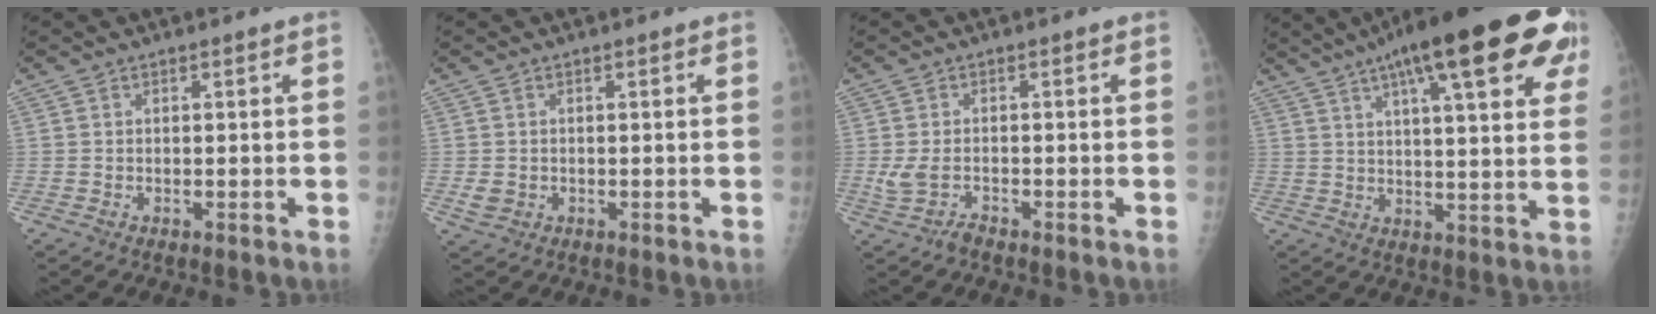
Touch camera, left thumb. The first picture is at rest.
{"total": 2.0, "force": [-0.4, 1.7, 1.0], "torque": [-0.011, 0.000, 0.001]}
{"total": 2.9, "force": [-1.3, 1.6, 2.1], "torque": [-0.057, 0.013, -0.025]}
{"total": 25.2, "force": [13.5, 6.3, 20.4], "torque": [-0.281, 0.003, 0.176]}